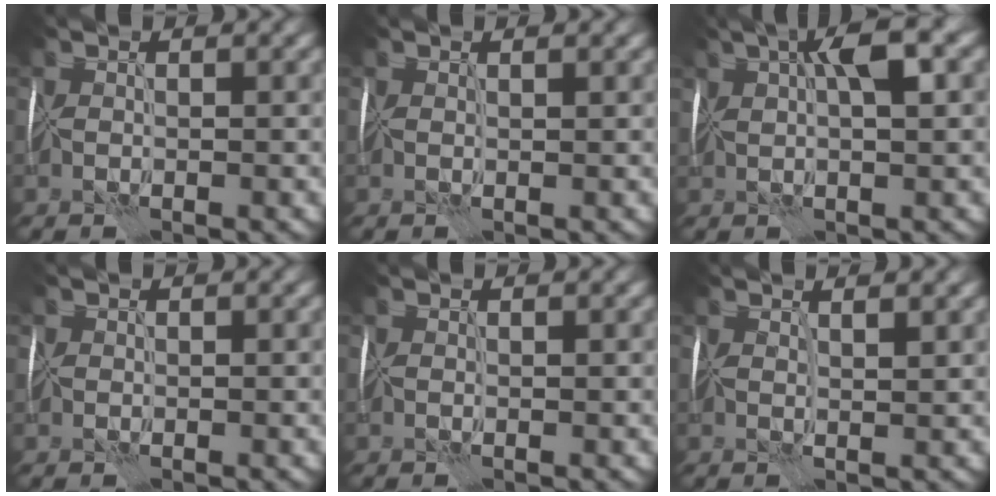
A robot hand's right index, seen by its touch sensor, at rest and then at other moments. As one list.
[{"total": 0.8, "force": [0.6, -0.1, 0.5], "torque": [-0.006, 0.004, 0.008]}, {"total": 5.2, "force": [1.9, 1.3, 4.7], "torque": [-0.081, 0.017, 0.029]}, {"total": 0.6, "force": [0.3, 0.5, -0.1], "torque": [0.007, 0.006, 0.002]}, {"total": 0.5, "force": [0.4, 0.0, 0.4], "torque": [-0.004, 0.003, 0.005]}, {"total": 2.1, "force": [1.4, 0.3, 1.6], "torque": [-0.018, 0.005, 0.019]}]